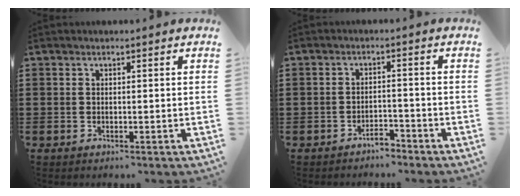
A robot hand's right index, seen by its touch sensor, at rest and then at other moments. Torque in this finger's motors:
{"motor_torque": [-1.17, 0.54, -0.68, -0.21]}